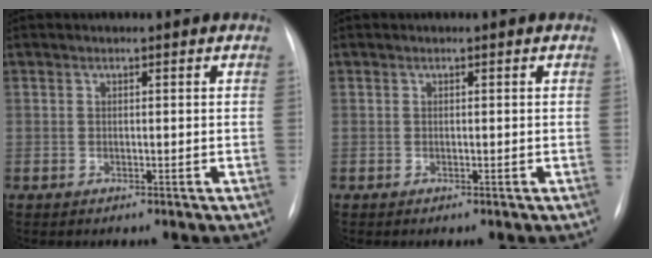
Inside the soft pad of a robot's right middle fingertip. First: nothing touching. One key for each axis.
{"total": 0.0}